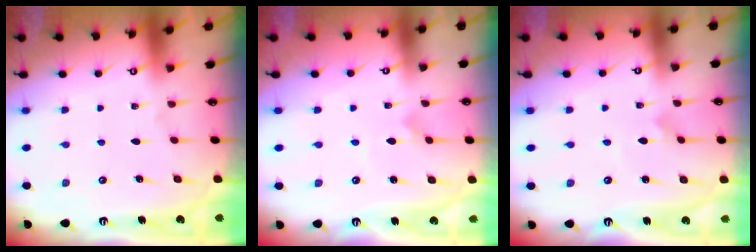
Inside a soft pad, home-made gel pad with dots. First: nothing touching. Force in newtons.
{"total": 1.5, "press": 1.5, "slide": 0.0}
{"total": 2.4, "press": 2.4, "slide": 0.2}